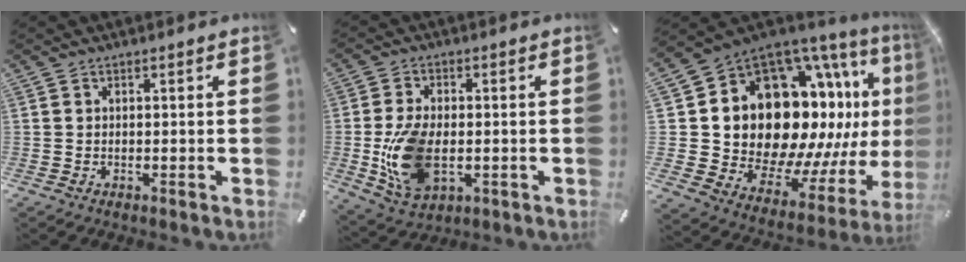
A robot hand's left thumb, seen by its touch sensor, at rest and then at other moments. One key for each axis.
{"total": 12.7, "fx": -1.8, "fy": 7.9, "fz": 9.8, "tx": -0.216, "ty": -0.013, "tz": -0.027}
{"total": 19.9, "fx": 6.6, "fy": 14.5, "fz": 11.9, "tx": -0.207, "ty": -0.105, "tz": 0.150}